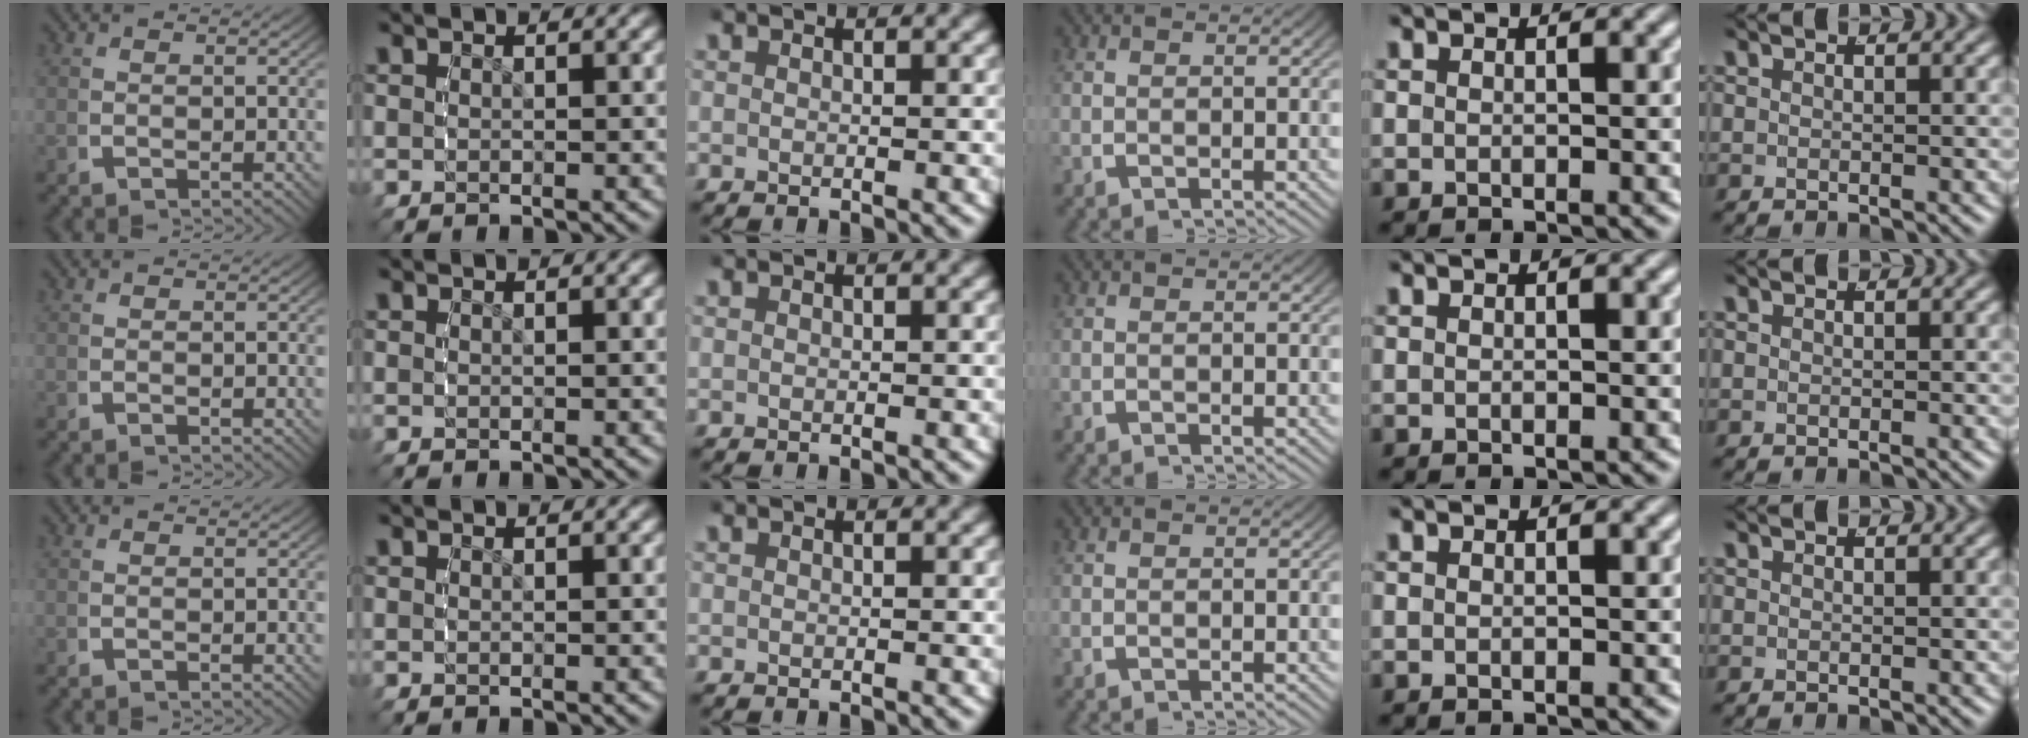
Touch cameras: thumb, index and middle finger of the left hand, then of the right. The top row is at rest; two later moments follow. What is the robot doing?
{"motion": "reach", "object": "bottle cap"}